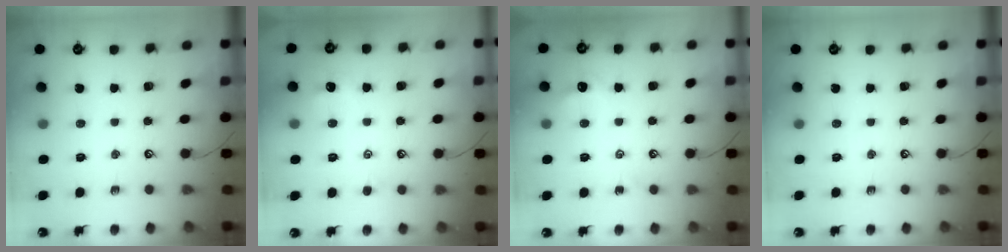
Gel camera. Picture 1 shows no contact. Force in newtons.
{"total": 0.9, "press": 0.9, "slide": 0.2}
{"total": 4.6, "press": 4.5, "slide": 0.6}
{"total": 0.0}